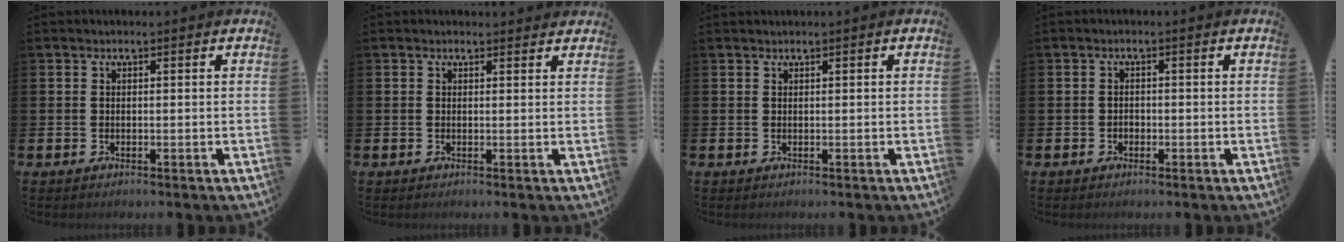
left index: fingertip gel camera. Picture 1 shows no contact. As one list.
[{"total": 0.7, "force": [0.7, 0.2, 0.1], "torque": [0.011, -0.003, 0.010]}, {"total": 0.0}, {"total": 1.0, "force": [-0.5, 0.9, 0.2], "torque": [-0.001, 0.001, -0.012]}]